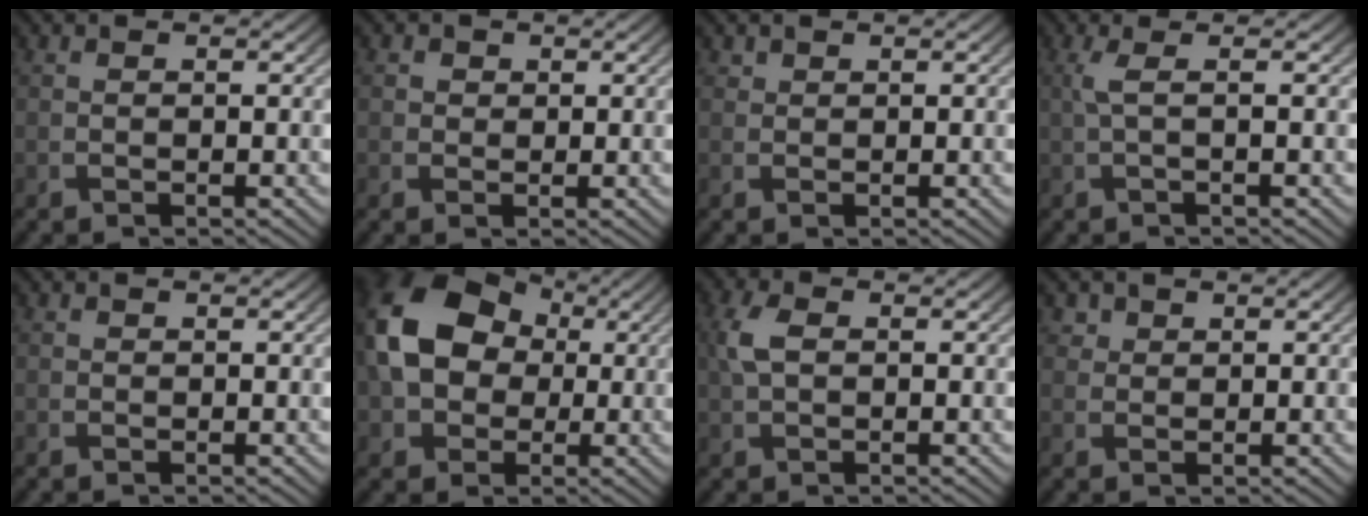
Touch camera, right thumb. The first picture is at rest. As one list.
[{"total": 1.6, "force": [0.5, 1.4, 0.4], "torque": [-0.007, -0.005, 0.003]}, {"total": 0.7, "force": [0.6, 0.4, 0.1], "torque": [-0.003, -0.001, 0.012]}, {"total": 2.6, "force": [0.3, 0.6, 2.5], "torque": [-0.046, 0.008, -0.001]}, {"total": 0.0}, {"total": 13.7, "force": [1.5, 10.5, 8.7], "torque": [-0.180, 0.010, 0.016]}, {"total": 3.3, "force": [0.4, 1.9, 2.7], "torque": [-0.069, 0.006, 0.005]}, {"total": 1.7, "force": [1.1, 1.3, 0.4], "torque": [-0.009, -0.008, 0.024]}]